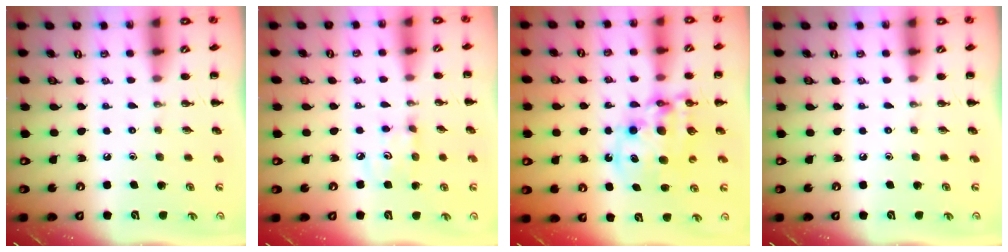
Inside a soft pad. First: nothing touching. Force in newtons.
{"total": 3.9, "press": 3.7, "slide": 1.0}
{"total": 12.1, "press": 11.8, "slide": 2.8}
{"total": 0.0}